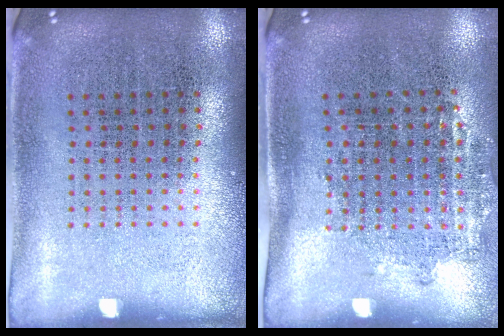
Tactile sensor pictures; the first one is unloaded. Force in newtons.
{"total": 1.2, "press": 0.9, "slide": 0.8}